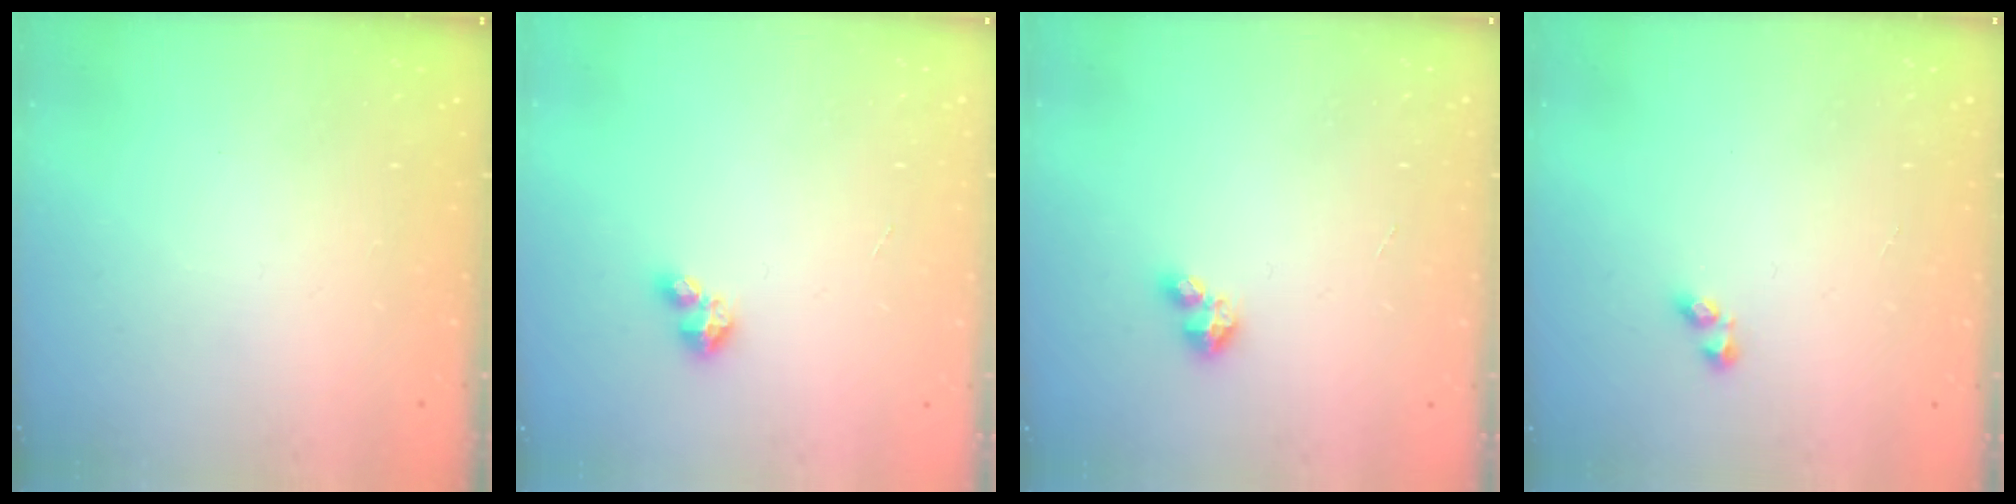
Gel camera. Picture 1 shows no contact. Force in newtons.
{"total": 2.8, "press": 2.8, "slide": 0.2}
{"total": 2.8, "press": 2.8, "slide": 0.2}
{"total": 2.9, "press": 2.6, "slide": 1.3}